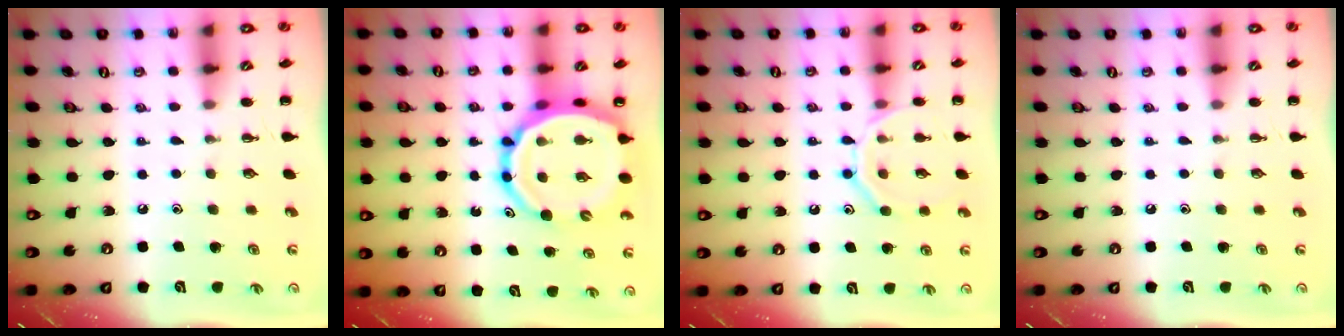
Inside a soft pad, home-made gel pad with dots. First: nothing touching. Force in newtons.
{"total": 16.8, "press": 16.2, "slide": 4.3}
{"total": 11.4, "press": 11.3, "slide": 1.3}
{"total": 0.0}